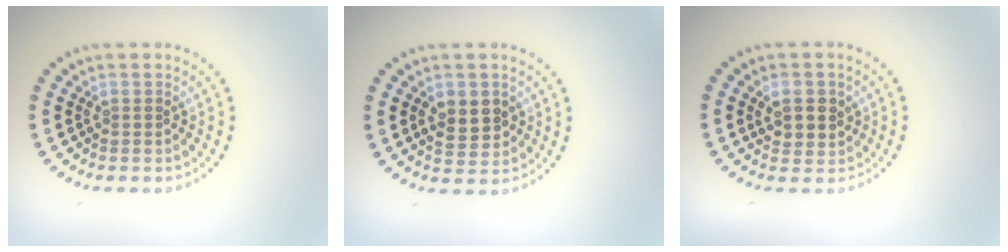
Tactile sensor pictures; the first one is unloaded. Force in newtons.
{"total": 2.9, "press": 2.9, "slide": 0.4}
{"total": 2.8, "press": 2.7, "slide": 0.7}